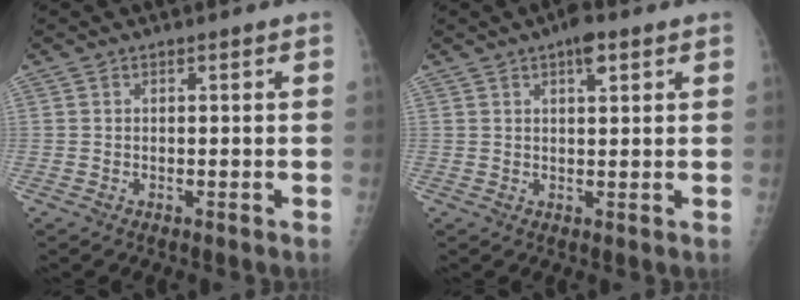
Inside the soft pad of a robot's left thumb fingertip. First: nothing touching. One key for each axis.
{"total": 3.8, "fx": 2.1, "fy": 1.4, "fz": 2.8, "tx": -0.035, "ty": -0.004, "tz": 0.029}